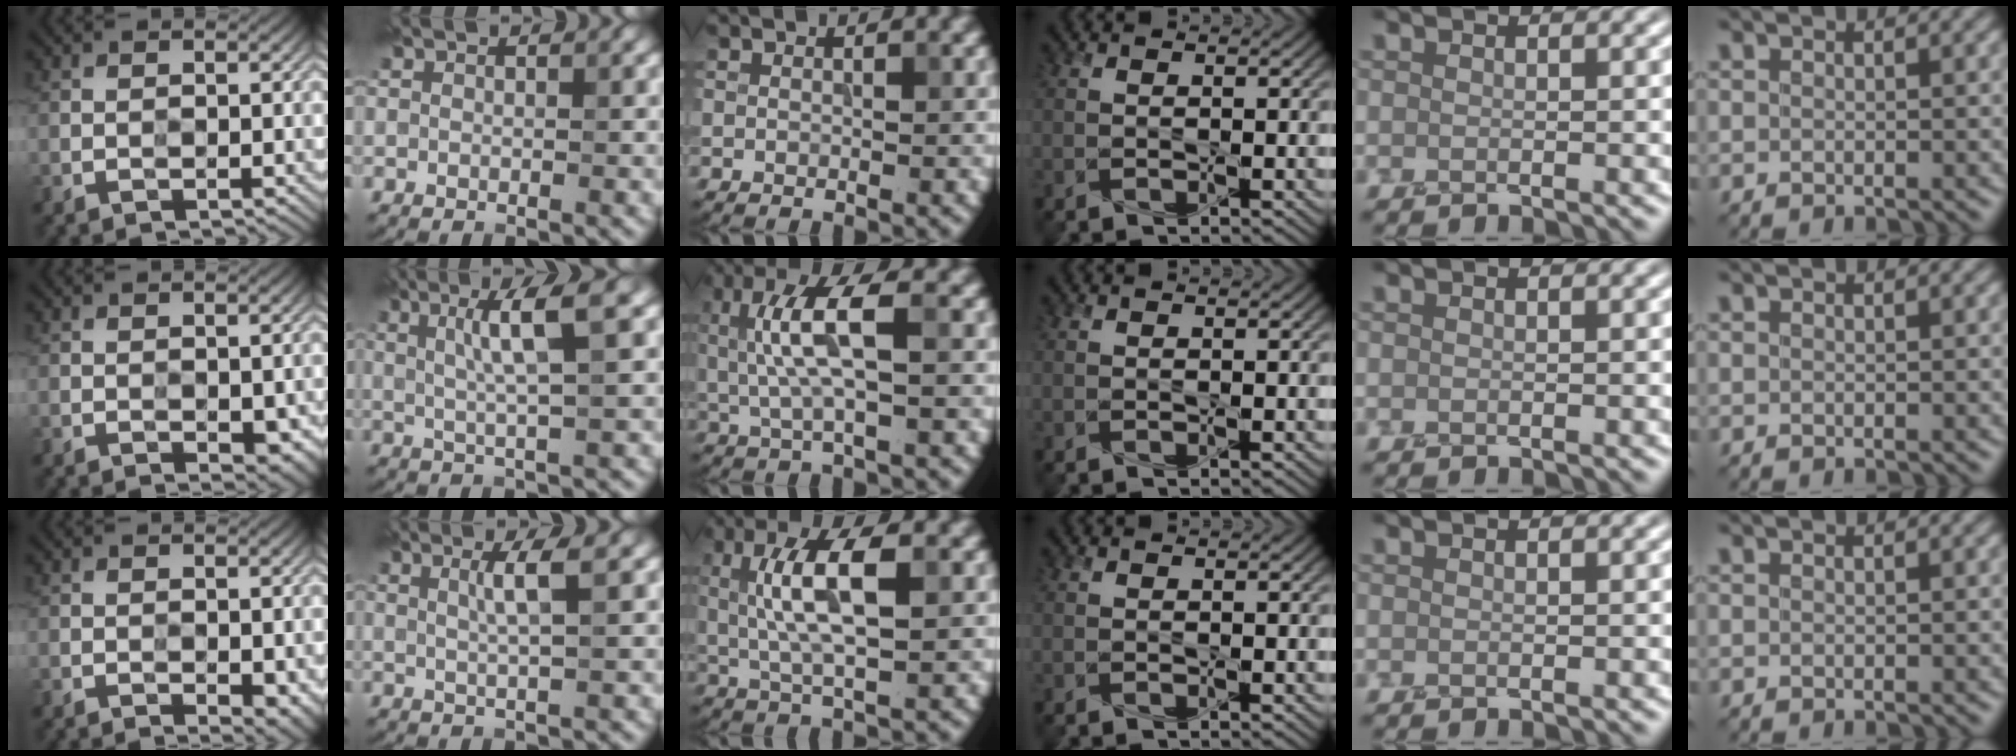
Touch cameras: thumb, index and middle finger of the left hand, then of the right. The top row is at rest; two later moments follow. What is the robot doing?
{"motion": "screw", "object": "mustard bottle"}